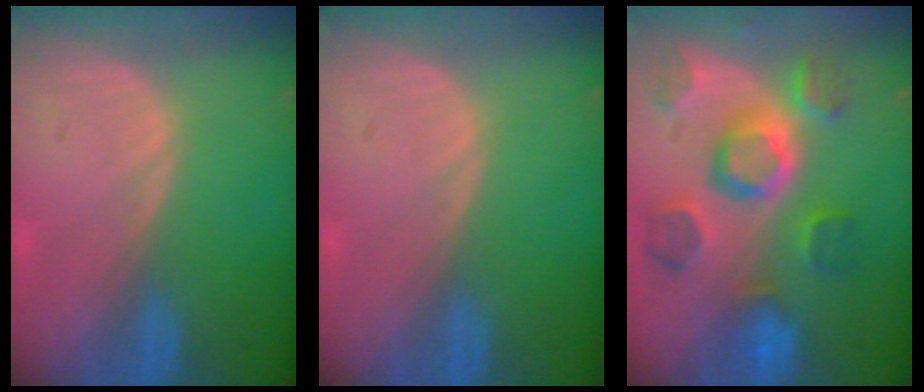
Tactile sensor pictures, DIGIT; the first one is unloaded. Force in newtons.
{"total": 0.0}
{"total": 11.4, "press": 10.1, "slide": 5.3}